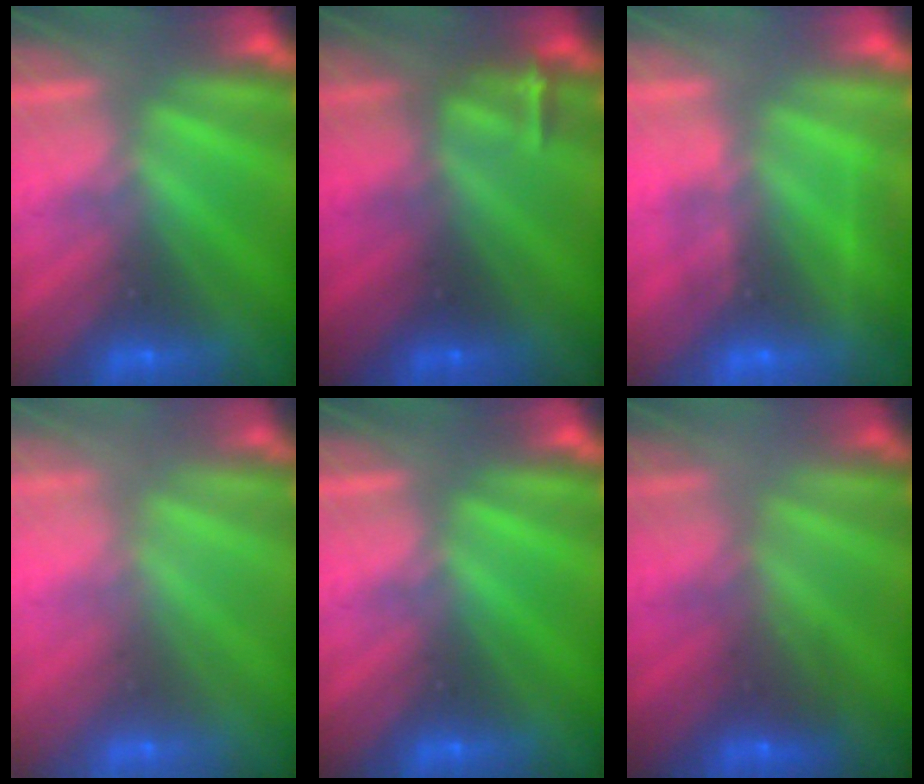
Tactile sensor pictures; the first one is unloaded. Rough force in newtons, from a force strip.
{"total": 3.1}
{"total": 2.9}
{"total": 7.0}
{"total": 0.0}
{"total": 2.0}